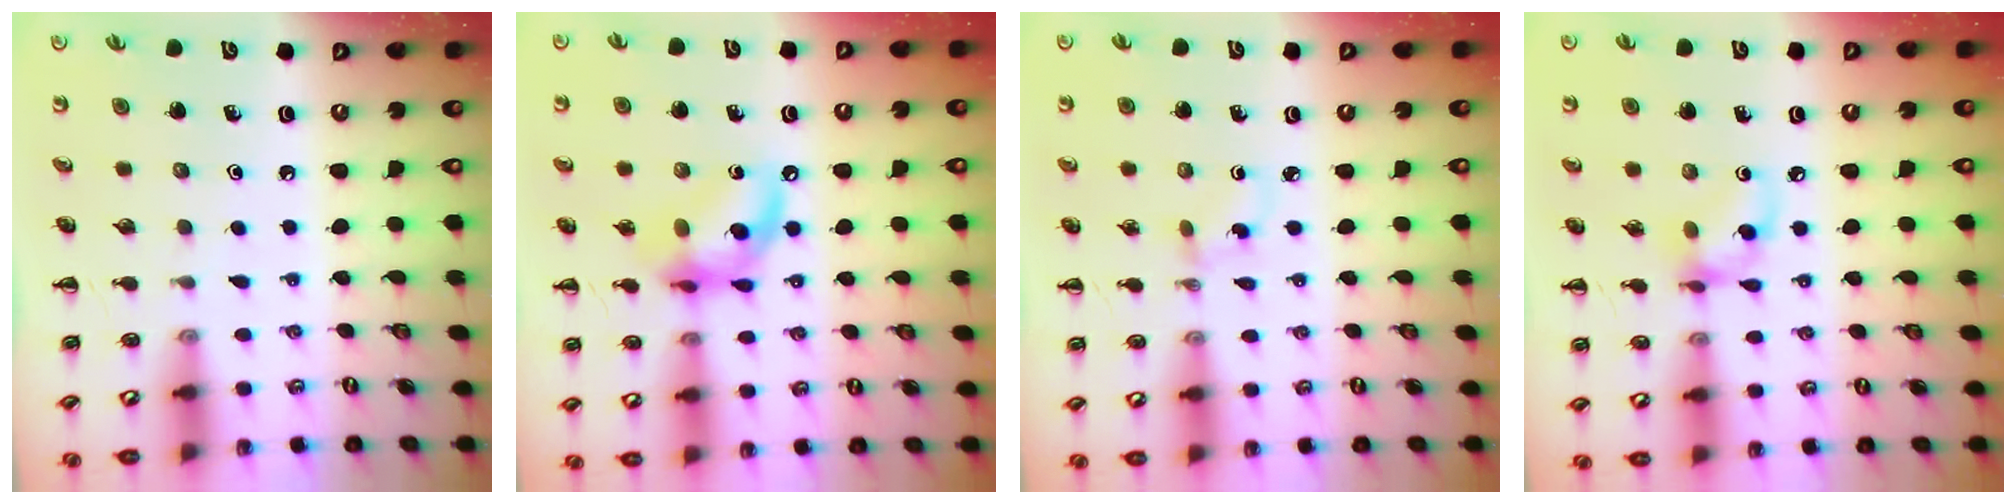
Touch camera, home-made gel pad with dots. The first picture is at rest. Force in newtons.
{"total": 13.5, "press": 13.2, "slide": 2.9}
{"total": 1.9, "press": 1.6, "slide": 1.0}
{"total": 7.4, "press": 7.4, "slide": 0.4}